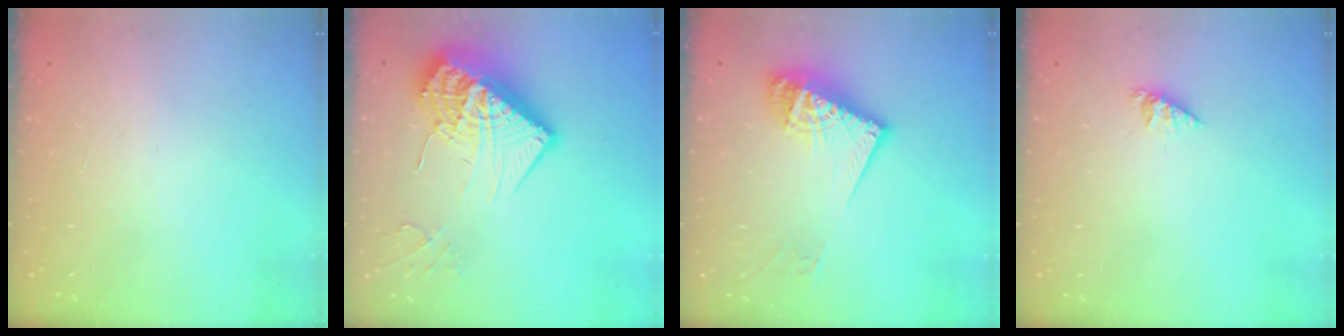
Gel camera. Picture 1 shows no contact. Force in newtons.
{"total": 19.0, "press": 18.9, "slide": 1.8}
{"total": 14.3, "press": 14.1, "slide": 1.7}
{"total": 1.3, "press": 1.3, "slide": 0.2}